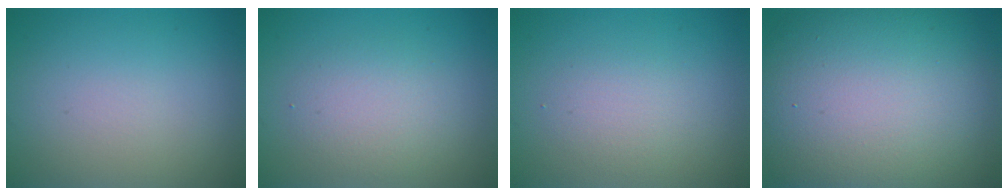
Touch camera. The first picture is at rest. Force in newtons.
{"total": 2.9, "press": 2.9, "slide": 0.2}
{"total": 1.9, "press": 1.9, "slide": 0.1}
{"total": 17.2, "press": 17.2, "slide": 0.7}